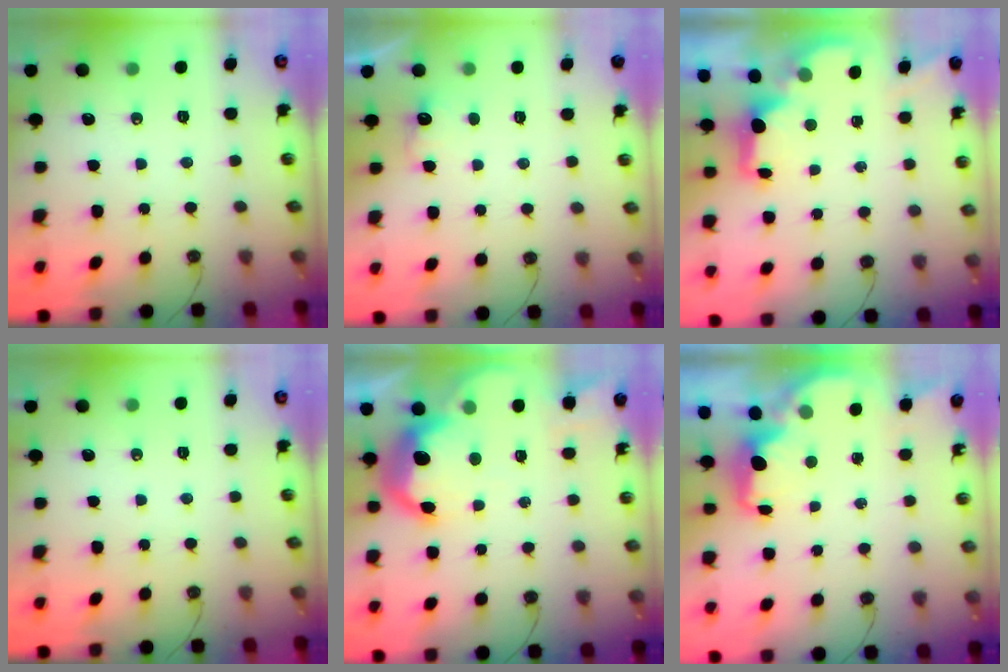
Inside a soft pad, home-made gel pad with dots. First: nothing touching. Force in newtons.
{"total": 6.4, "press": 6.3, "slide": 0.7}
{"total": 2.1, "press": 1.9, "slide": 0.8}
{"total": 0.0}
{"total": 14.6, "press": 14.5, "slide": 1.0}
{"total": 2.2, "press": 2.1, "slide": 0.6}